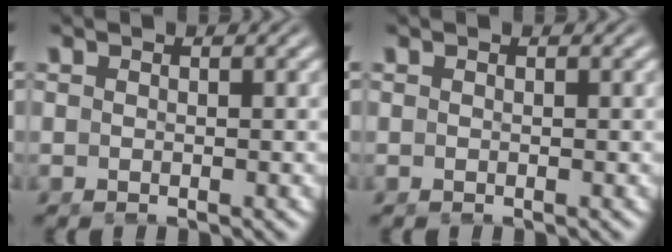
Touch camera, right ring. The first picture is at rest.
{"total": 0.0}